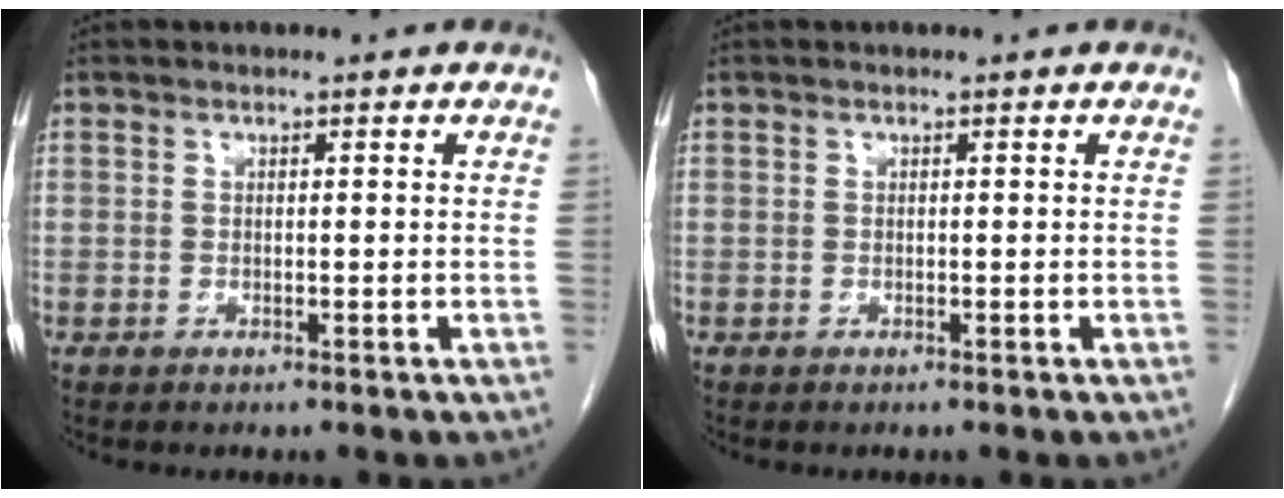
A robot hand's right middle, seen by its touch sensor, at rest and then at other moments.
{"total": 0.0}